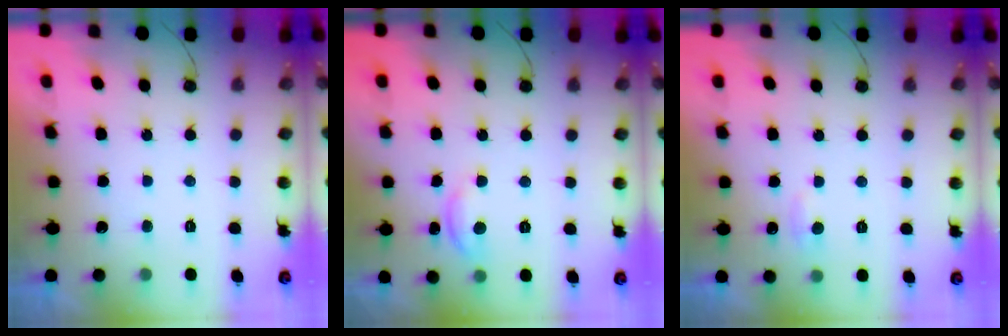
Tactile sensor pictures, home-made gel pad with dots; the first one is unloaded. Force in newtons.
{"total": 5.2, "press": 5.2, "slide": 0.5}
{"total": 4.4, "press": 4.4, "slide": 0.5}